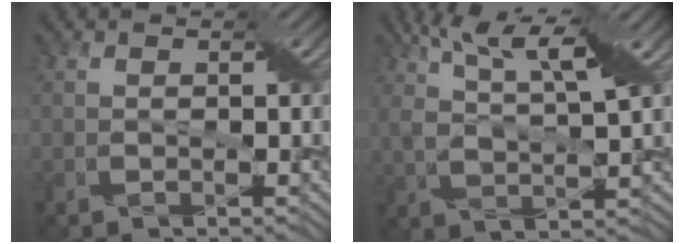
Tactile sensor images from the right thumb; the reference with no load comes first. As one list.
[{"total": 8.5, "force": [4.6, 2.5, 6.7], "torque": [-0.140, 0.013, 0.076]}]